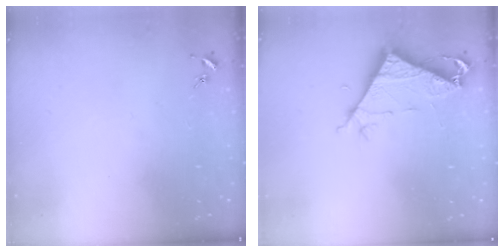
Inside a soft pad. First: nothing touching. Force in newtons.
{"total": 6.9, "press": 6.9, "slide": 0.5}